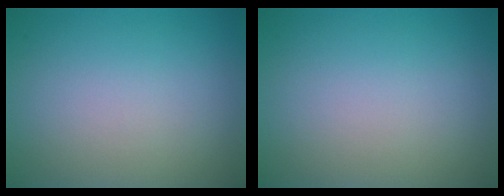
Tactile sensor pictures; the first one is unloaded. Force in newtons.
{"total": 0.0}